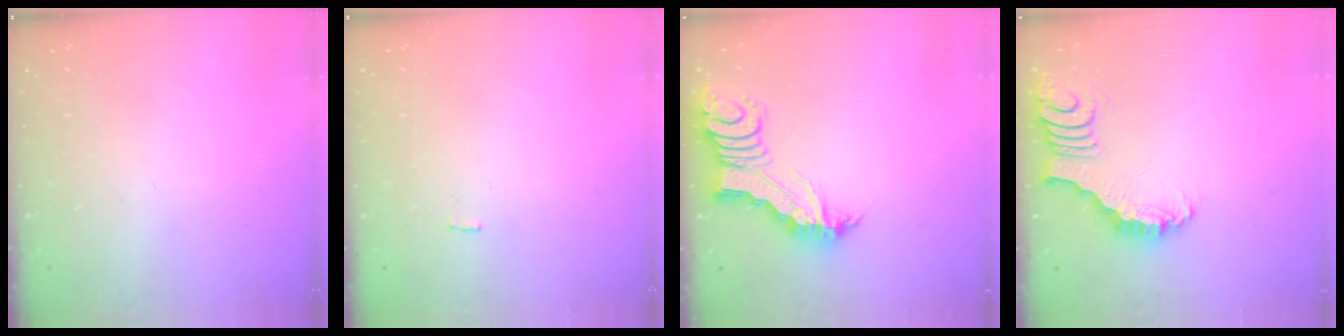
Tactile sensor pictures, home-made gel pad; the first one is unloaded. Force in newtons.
{"total": 2.3, "press": 2.3, "slide": 0.1}
{"total": 5.8, "press": 5.8, "slide": 0.2}
{"total": 3.5, "press": 3.5, "slide": 0.5}